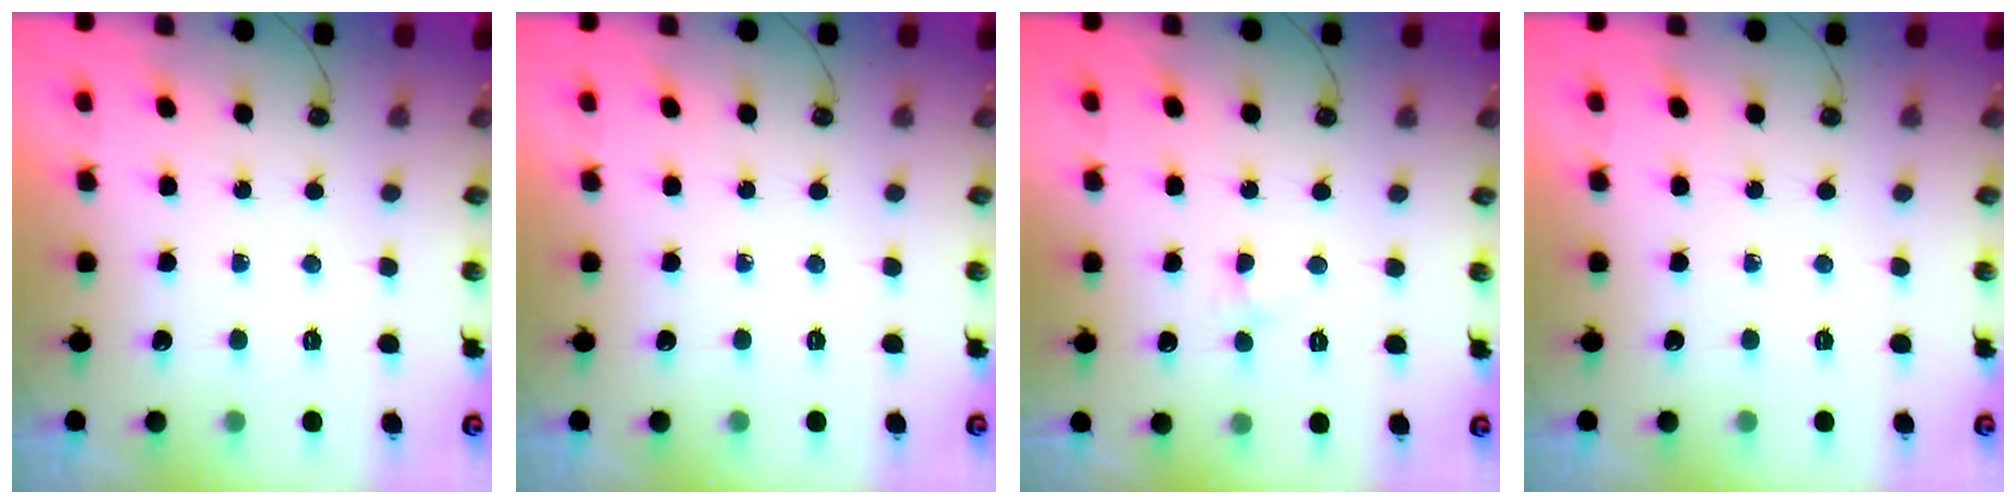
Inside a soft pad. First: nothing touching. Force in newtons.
{"total": 0.0}
{"total": 4.3, "press": 4.2, "slide": 0.6}
{"total": 0.0}